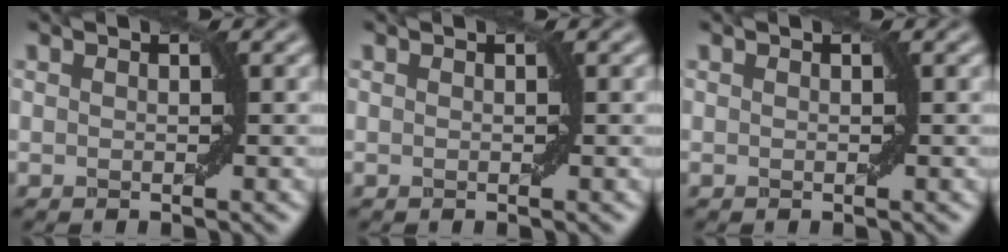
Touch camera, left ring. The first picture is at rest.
{"total": 0.0}
{"total": 0.0}